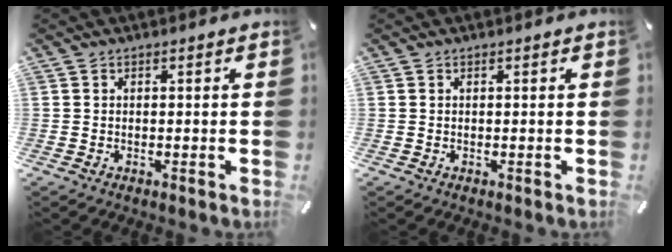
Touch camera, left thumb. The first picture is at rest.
{"total": 0.0}